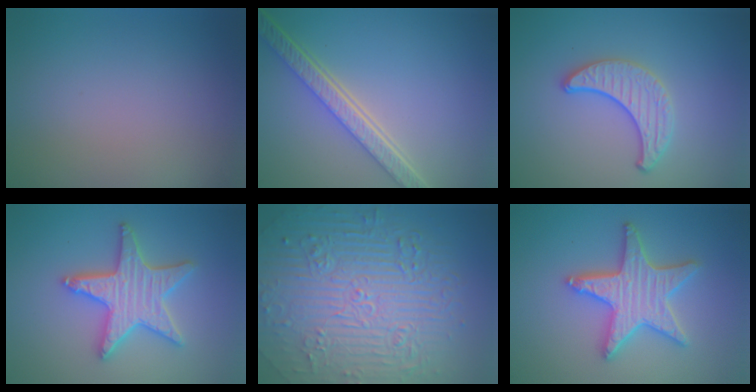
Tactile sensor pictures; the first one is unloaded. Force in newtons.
{"total": 5.6, "press": 4.3, "slide": 3.6}
{"total": 3.2, "press": 3.0, "slide": 1.1}
{"total": 5.2, "press": 5.2, "slide": 0.9}
{"total": 10.6, "press": 7.0, "slide": 8.0}
{"total": 5.2, "press": 5.1, "slide": 0.8}